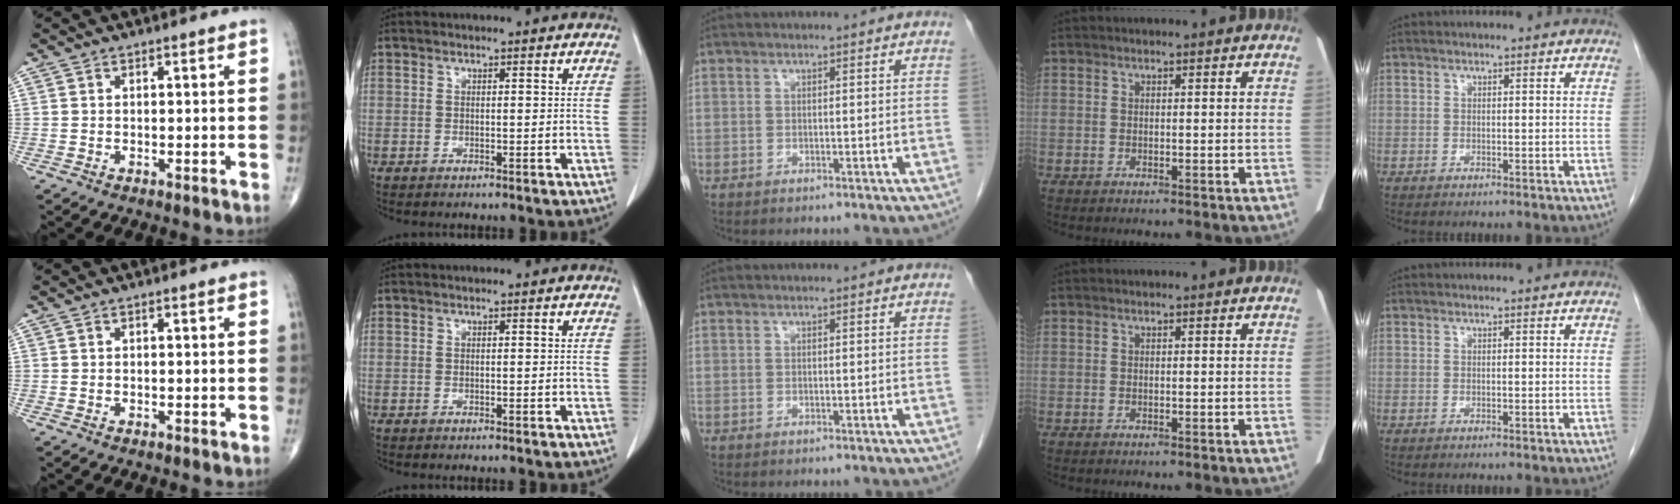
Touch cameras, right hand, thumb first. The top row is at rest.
{}